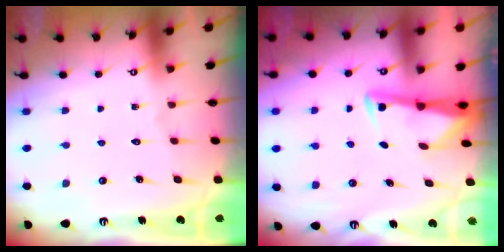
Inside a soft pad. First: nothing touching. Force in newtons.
{"total": 2.9, "press": 2.9, "slide": 0.4}